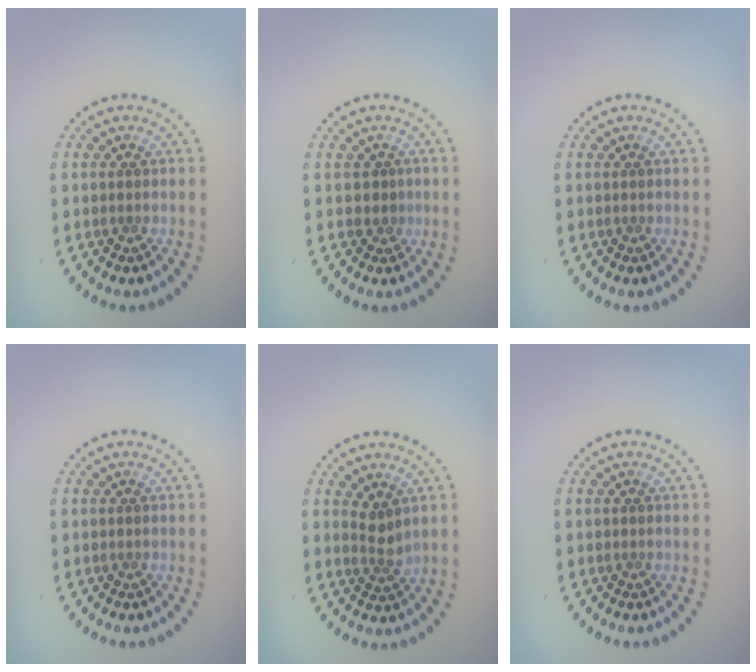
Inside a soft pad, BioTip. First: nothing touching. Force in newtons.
{"total": 0.7, "press": 0.6, "slide": 0.5}
{"total": 0.0}
{"total": 0.0}
{"total": 1.8, "press": 1.3, "slide": 1.3}
{"total": 0.0}